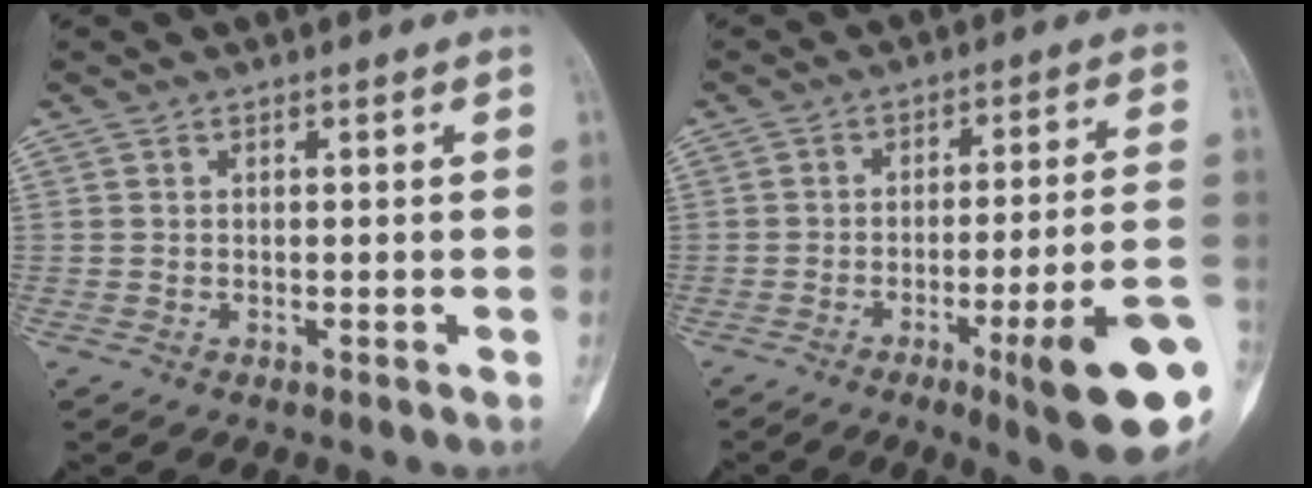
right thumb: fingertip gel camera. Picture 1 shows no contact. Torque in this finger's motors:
{"motor_torque": [2.21, 1.60, 1.43, -0.74, 0.30]}